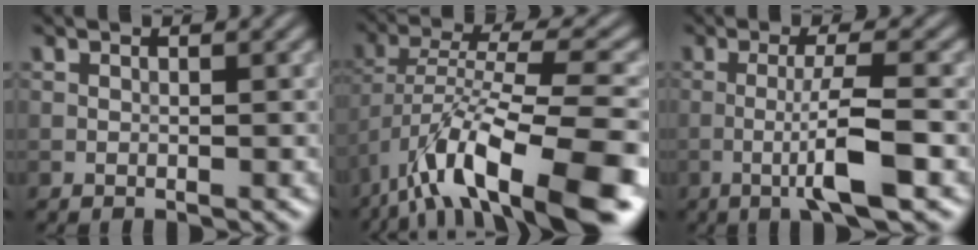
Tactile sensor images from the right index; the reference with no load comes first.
{"total": 12.3, "force": [-7.3, 3.4, 9.3], "torque": [-0.153, 0.017, -0.131]}
{"total": 5.0, "force": [-1.6, 0.3, 4.7], "torque": [-0.082, 0.007, -0.037]}